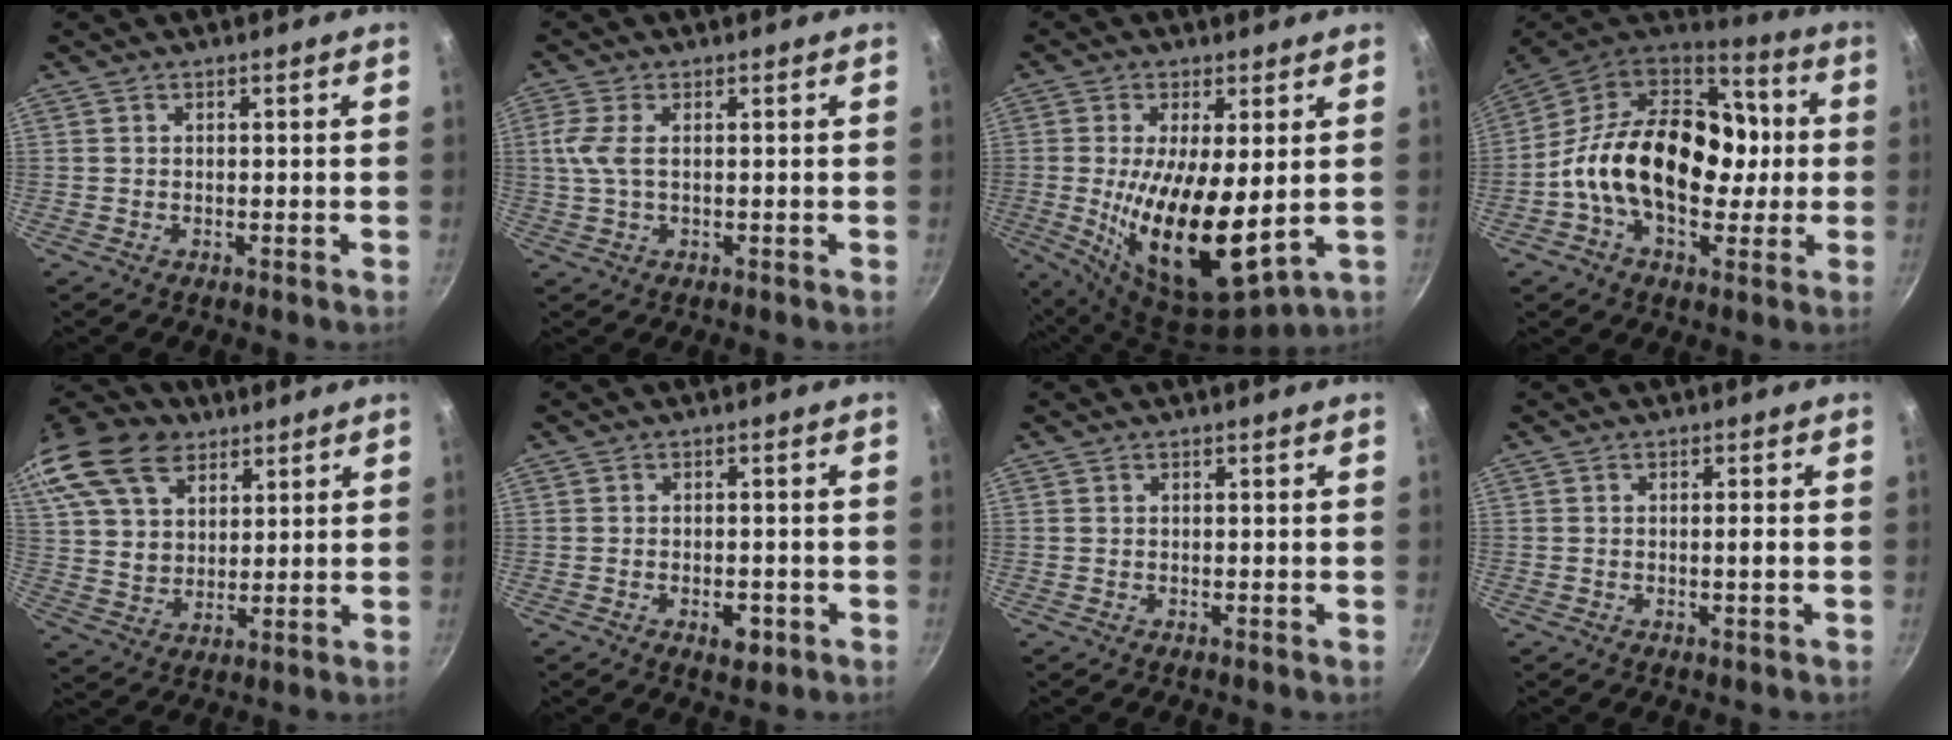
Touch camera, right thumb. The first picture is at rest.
{"total": 4.4, "force": [0.5, 1.9, 4.0], "torque": [-0.098, 0.005, 0.009]}
{"total": 16.9, "force": [-0.3, 6.4, 15.6], "torque": [-0.281, -0.030, 0.007]}
{"total": 24.5, "force": [-0.7, 16.5, 18.1], "torque": [-0.259, 0.042, -0.026]}
{"total": 23.2, "force": [14.2, 14.8, 10.8], "torque": [-0.235, 0.000, 0.267]}
{"total": 3.8, "force": [-1.6, 2.1, 2.8], "torque": [-0.031, 0.011, -0.017]}
{"total": 0.0}
{"total": 1.6, "force": [-0.3, 0.1, 1.5], "torque": [-0.032, 0.003, -0.005]}